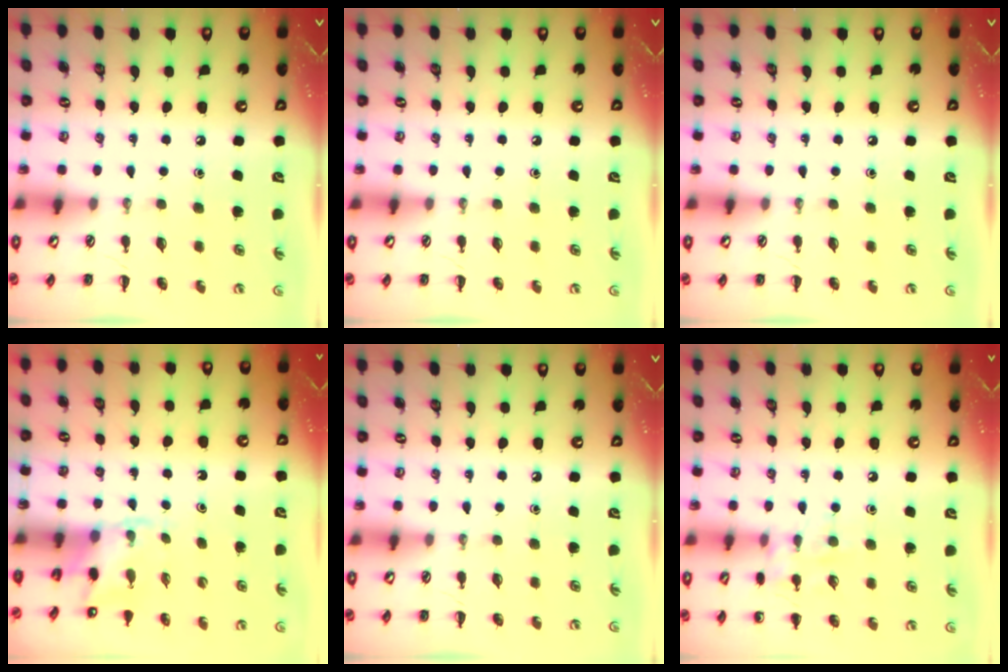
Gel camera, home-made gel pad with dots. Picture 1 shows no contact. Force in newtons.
{"total": 0.0}
{"total": 0.0}
{"total": 2.5, "press": 2.3, "slide": 1.0}
{"total": 0.0}
{"total": 8.8, "press": 8.7, "slide": 1.5}